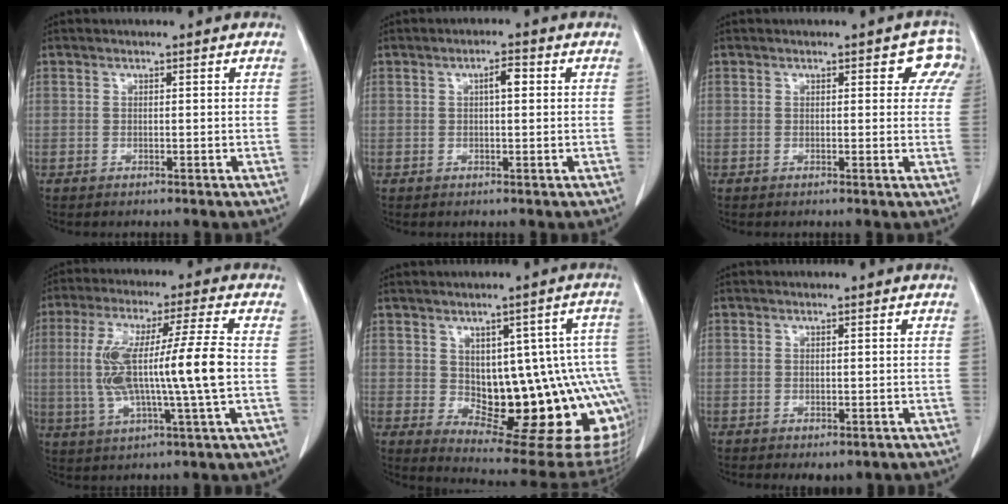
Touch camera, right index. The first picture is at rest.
{"total": 2.4, "force": [0.5, 0.6, 2.3], "torque": [-0.039, 0.005, 0.007]}
{"total": 4.2, "force": [2.6, 2.2, 2.5], "torque": [-0.007, 0.001, 0.011]}
{"total": 14.3, "force": [-0.3, 0.2, 14.3], "torque": [-0.281, 0.010, -0.007]}
{"total": 19.8, "force": [-2.3, 7.1, 18.3], "torque": [-0.148, 0.024, 0.001]}
{"total": 2.5, "force": [-1.7, 1.5, 1.1], "torque": [-0.007, -0.001, -0.014]}